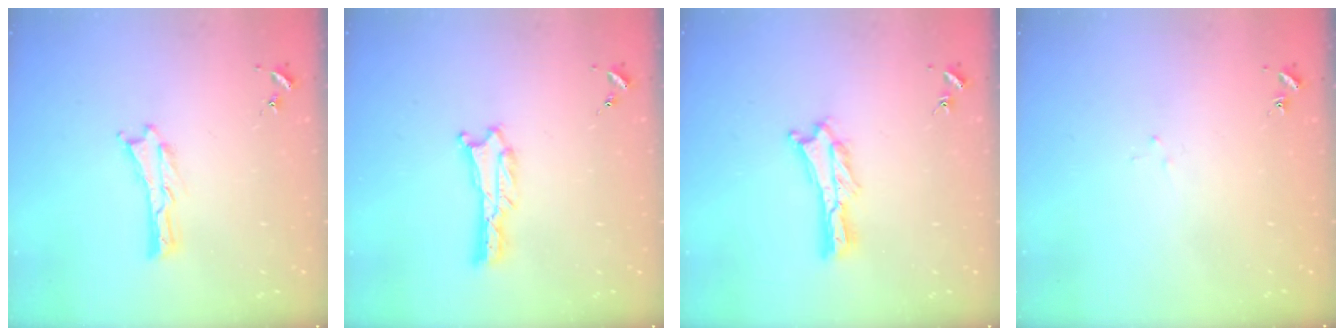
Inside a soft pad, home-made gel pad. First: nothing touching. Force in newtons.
{"total": 0.7, "press": 0.7, "slide": 0.1}
{"total": 1.8, "press": 1.8, "slide": 0.2}
{"total": 1.8, "press": 1.8, "slide": 0.1}